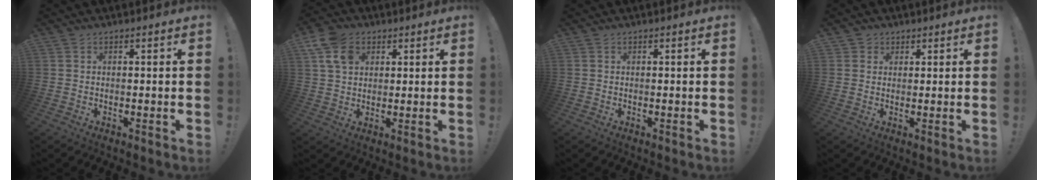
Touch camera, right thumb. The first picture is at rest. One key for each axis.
{"total": 9.9, "fx": 4.3, "fy": 7.1, "fz": 5.4, "tx": -0.095, "ty": -0.002, "tz": 0.083}
{"total": 0.0}
{"total": 2.4, "fx": 1.3, "fy": 2.0, "fz": 0.3, "tx": 0.005, "ty": -0.008, "tz": 0.022}